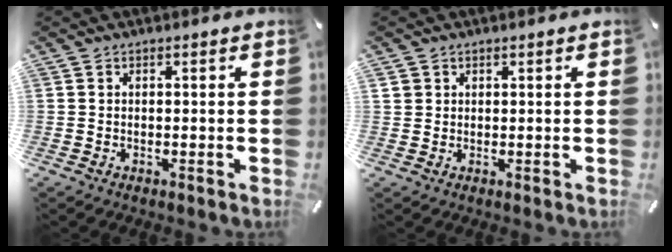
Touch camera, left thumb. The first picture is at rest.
{"total": 1.7, "force": [0.6, 1.6, 0.1], "torque": [-0.005, 0.003, 0.011]}